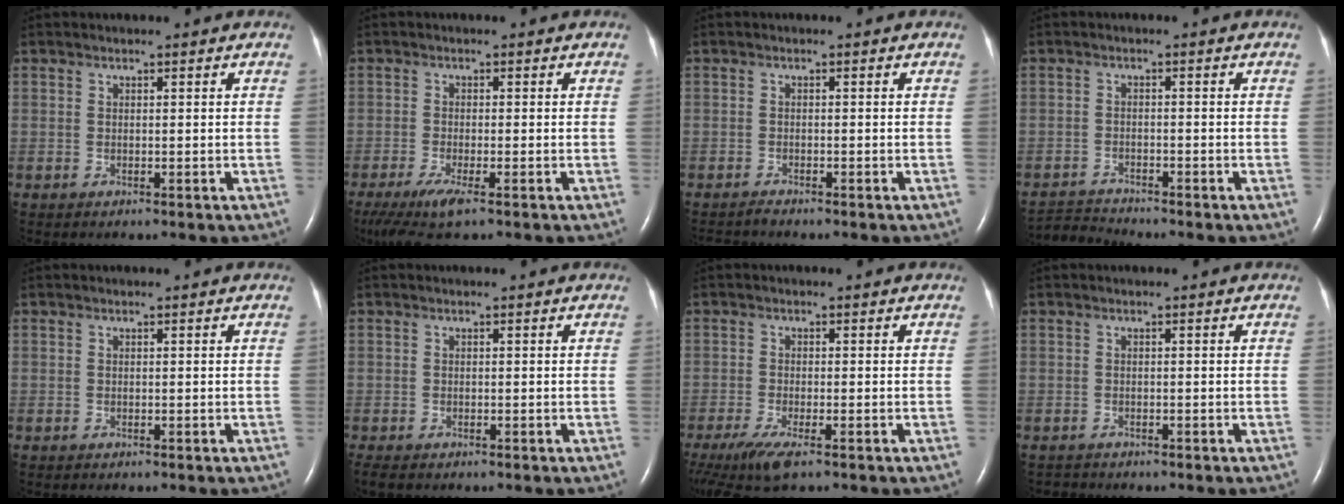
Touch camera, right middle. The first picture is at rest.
{"total": 5.2, "force": [-3.4, 0.6, 3.9], "torque": [-0.079, -0.018, -0.061]}
{"total": 1.2, "force": [-1.1, -0.4, -0.1], "torque": [-0.005, -0.006, -0.020]}
{"total": 3.5, "force": [-3.3, -0.9, -0.7], "torque": [0.008, -0.020, -0.059]}
{"total": 0.0}
{"total": 1.9, "force": [-1.5, 0.6, 1.0], "torque": [-0.023, -0.007, -0.022]}
{"total": 6.1, "force": [-4.1, 1.1, 4.4], "torque": [-0.087, -0.019, -0.072]}
{"total": 1.0, "force": [-0.9, 0.2, -0.4], "torque": [0.000, -0.004, -0.015]}